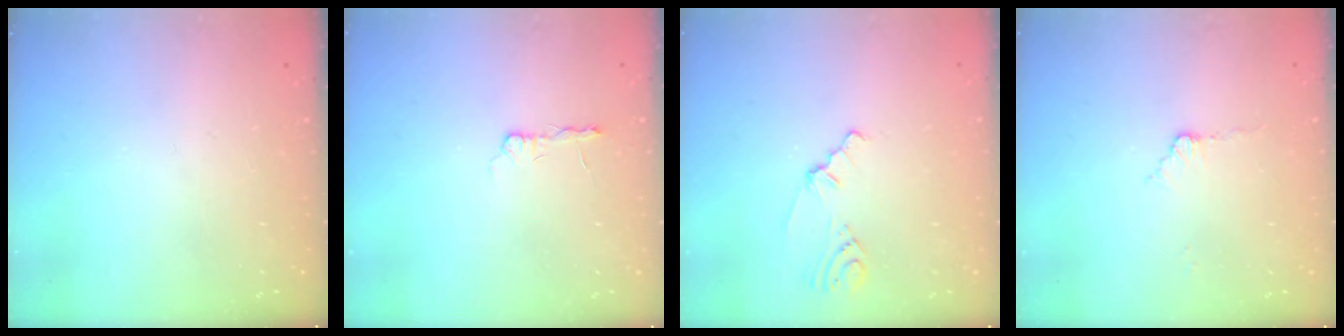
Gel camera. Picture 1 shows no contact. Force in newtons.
{"total": 2.7, "press": 2.7, "slide": 0.4}
{"total": 1.6, "press": 1.5, "slide": 0.6}
{"total": 3.0, "press": 3.0, "slide": 0.4}